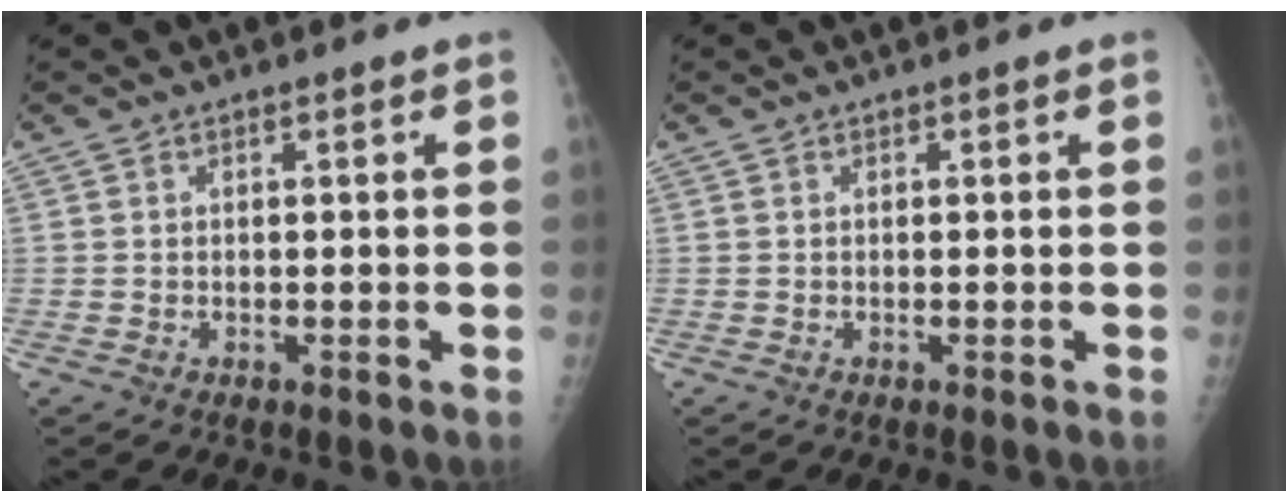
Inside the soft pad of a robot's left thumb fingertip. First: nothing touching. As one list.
[{"total": 0.0}]